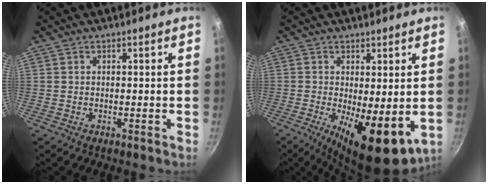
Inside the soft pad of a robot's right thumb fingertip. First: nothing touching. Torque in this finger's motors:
{"motor_torque": [-0.23, 1.14, 1.10, 0.19, 0.16]}